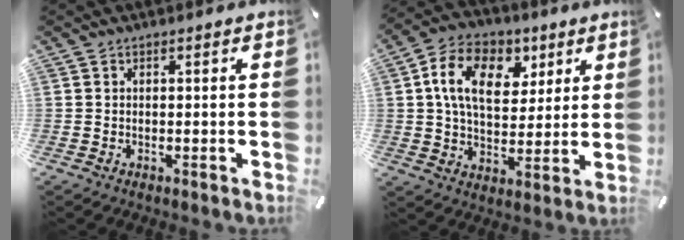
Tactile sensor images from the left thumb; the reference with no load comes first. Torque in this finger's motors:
{"motor_torque": [0.49, 0.66, 1.67, -1.10, 0.28]}